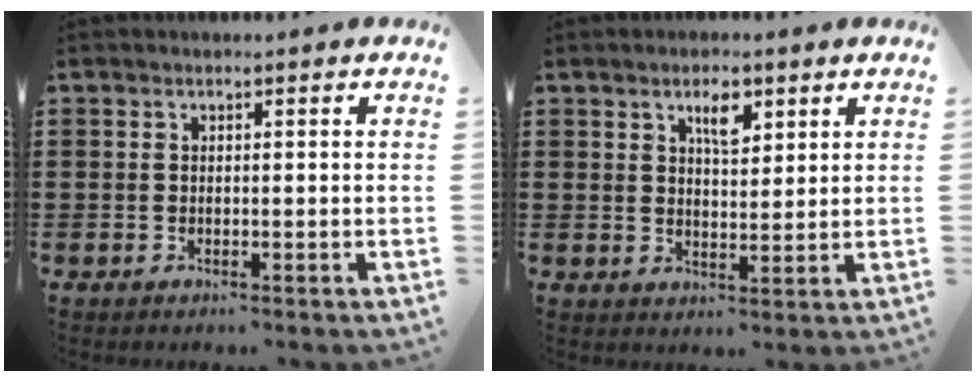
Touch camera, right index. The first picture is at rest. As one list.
[{"total": 4.1, "force": [2.5, 1.6, 2.9], "torque": [-0.048, 0.000, 0.039]}]